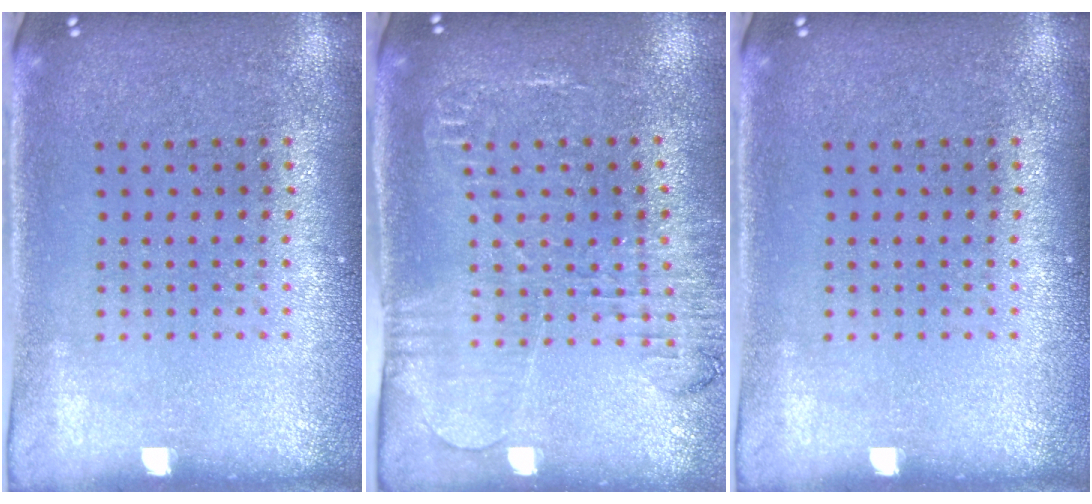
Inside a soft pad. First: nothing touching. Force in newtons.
{"total": 1.9, "press": 1.9, "slide": 0.1}
{"total": 0.0}